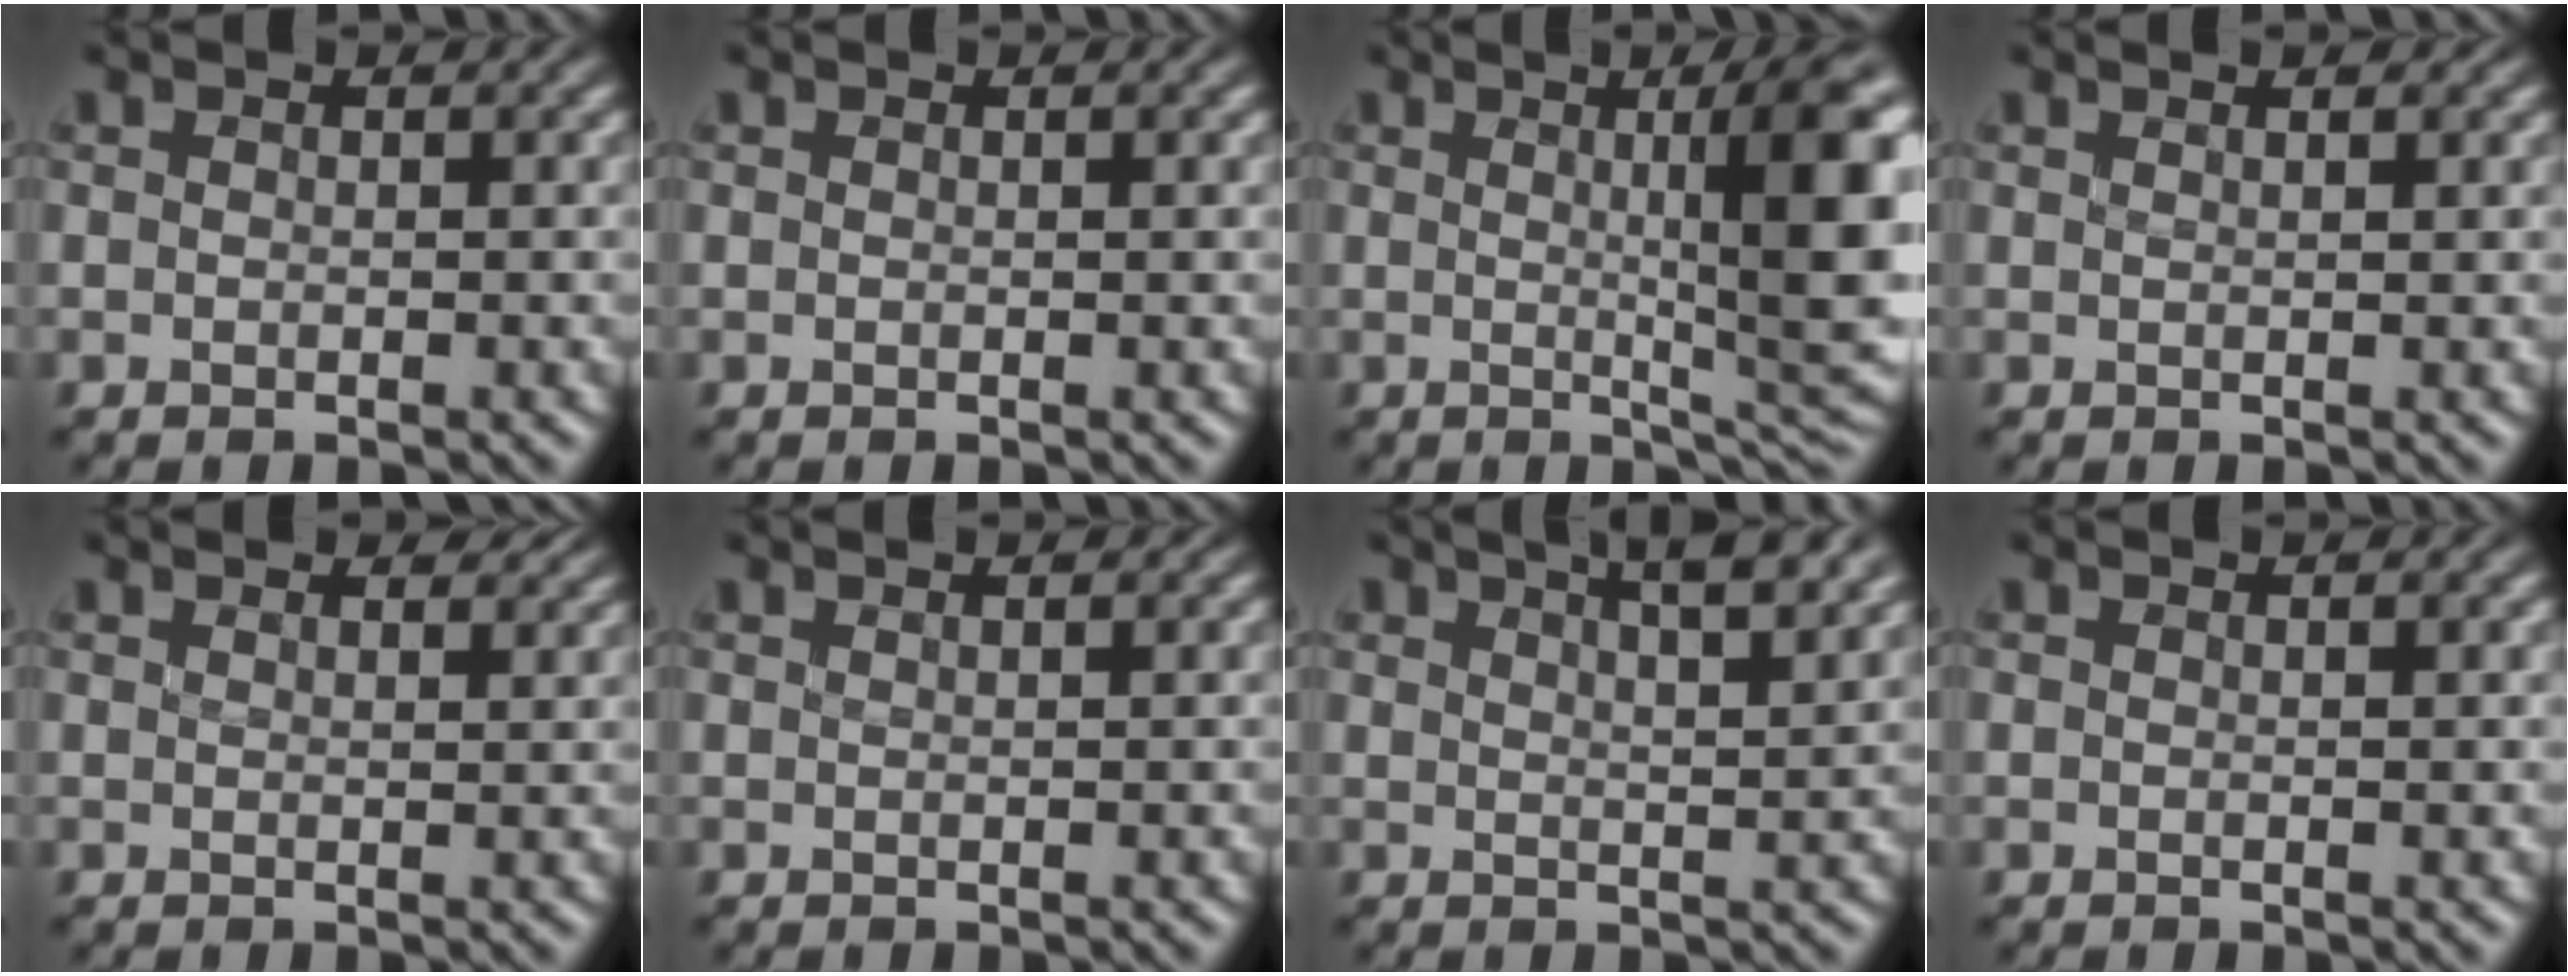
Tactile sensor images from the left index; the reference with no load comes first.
{"total": 0.0}
{"total": 10.7, "force": [1.5, 2.3, 10.3], "torque": [-0.115, 0.005, 0.025]}
{"total": 2.2, "force": [1.6, 0.9, 1.3], "torque": [0.003, 0.002, -0.007]}
{"total": 3.1, "force": [2.6, 1.0, 1.3], "torque": [-0.001, 0.007, 0.015]}
{"total": 1.5, "force": [1.0, 0.6, 1.0], "torque": [0.004, -0.004, -0.003]}
{"total": 6.0, "force": [4.1, 1.8, 4.0], "torque": [-0.027, 0.023, 0.034]}
{"total": 0.6, "force": [0.3, 0.1, 0.5], "torque": [-0.002, 0.004, 0.003]}